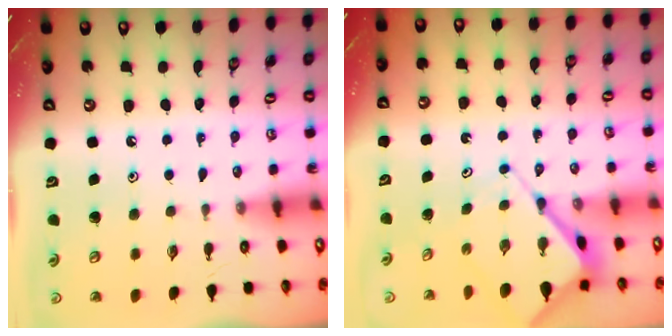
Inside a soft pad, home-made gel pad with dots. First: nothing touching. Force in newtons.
{"total": 8.0, "press": 7.9, "slide": 0.9}